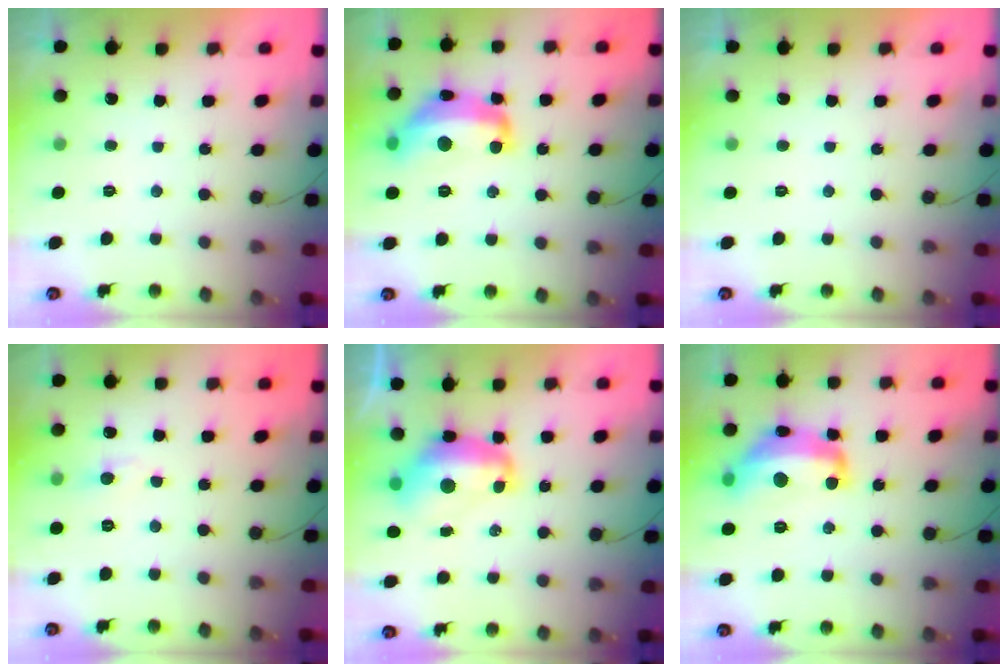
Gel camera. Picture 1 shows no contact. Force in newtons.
{"total": 15.6, "press": 15.5, "slide": 1.0}
{"total": 0.0}
{"total": 3.6, "press": 3.6, "slide": 0.3}
{"total": 10.8, "press": 10.8, "slide": 1.2}
{"total": 15.6, "press": 15.5, "slide": 1.0}